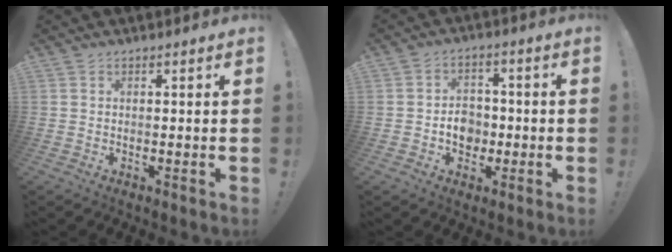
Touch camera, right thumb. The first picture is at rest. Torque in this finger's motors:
{"motor_torque": [0.87, 1.00, 0.60, -0.61, 0.14]}